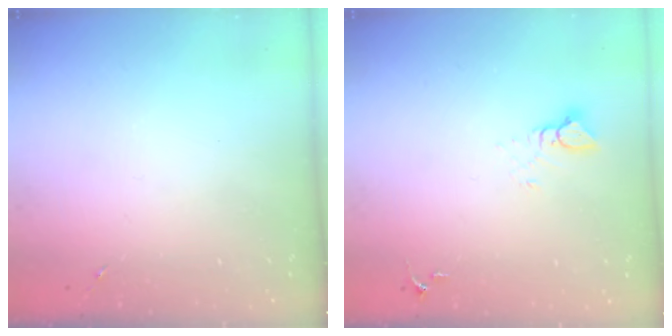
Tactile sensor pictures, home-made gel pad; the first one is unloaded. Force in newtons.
{"total": 3.9, "press": 3.9, "slide": 0.2}